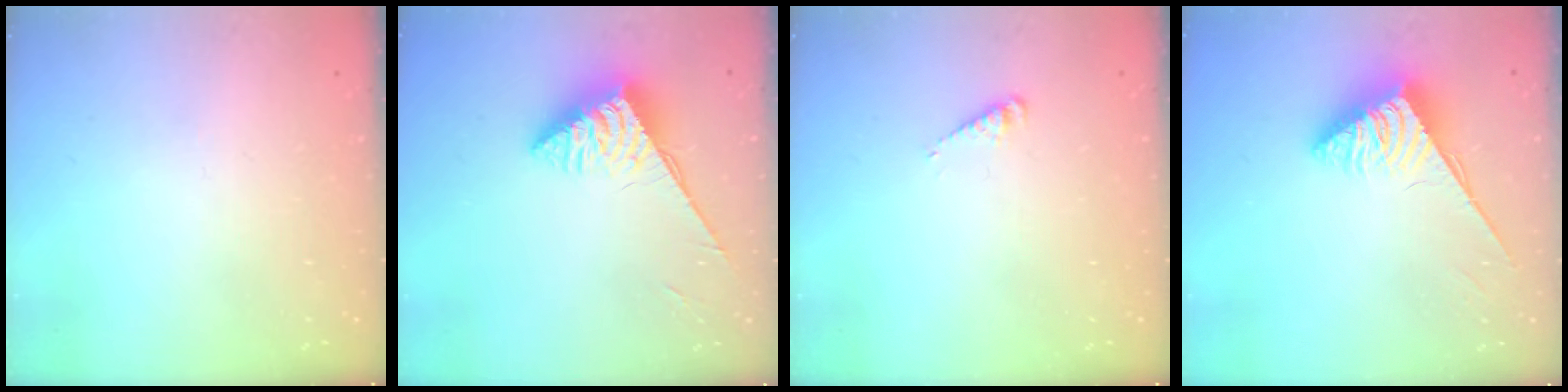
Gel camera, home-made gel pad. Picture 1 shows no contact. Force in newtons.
{"total": 5.5, "press": 5.5, "slide": 0.3}
{"total": 2.7, "press": 2.7, "slide": 0.3}
{"total": 3.6, "press": 3.6, "slide": 0.6}